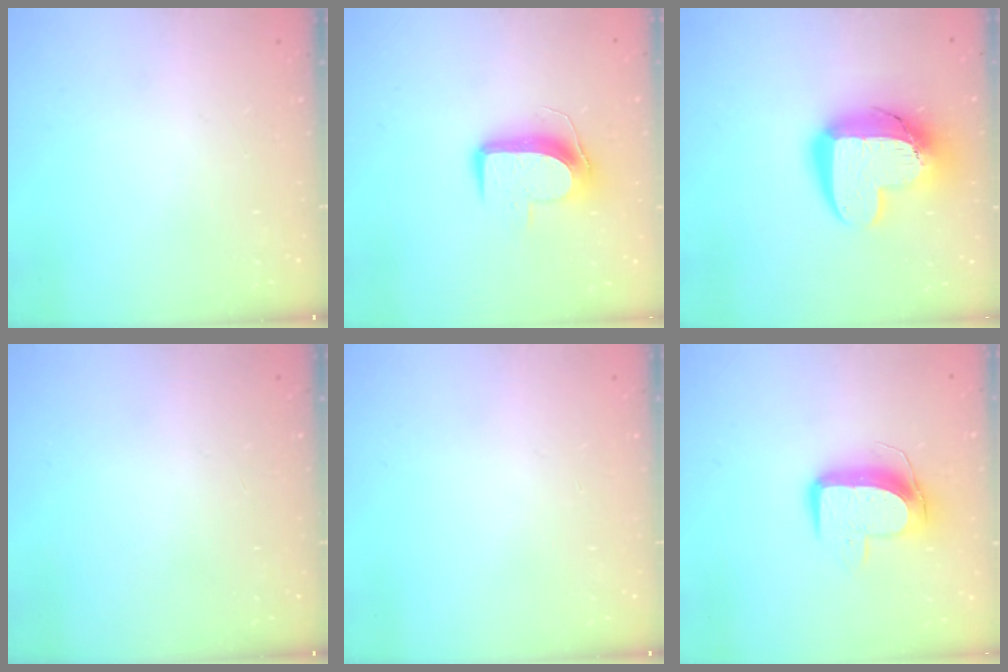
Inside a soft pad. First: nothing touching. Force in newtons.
{"total": 9.2, "press": 9.2, "slide": 0.2}
{"total": 14.6, "press": 14.6, "slide": 1.4}
{"total": 0.0}
{"total": 0.0}
{"total": 10.2, "press": 10.2, "slide": 0.2}